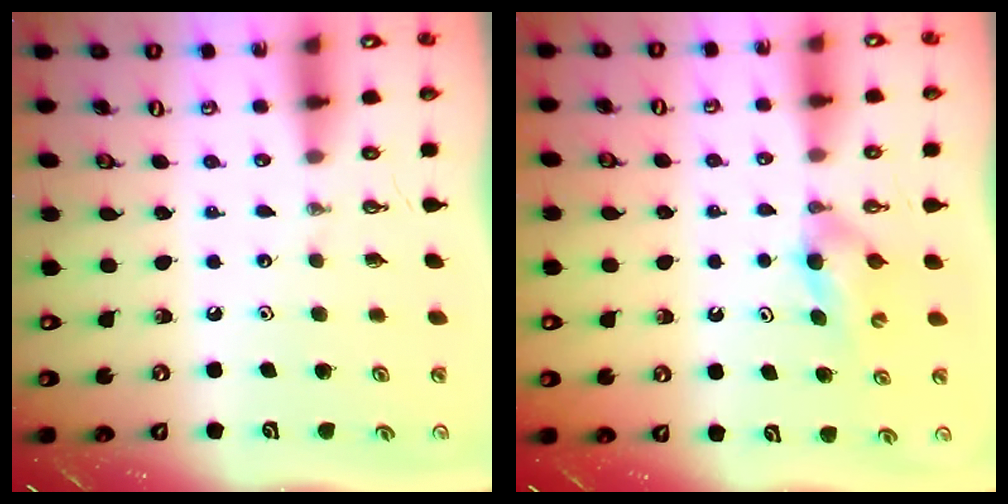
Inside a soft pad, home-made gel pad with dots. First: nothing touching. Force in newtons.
{"total": 4.2, "press": 3.8, "slide": 1.8}